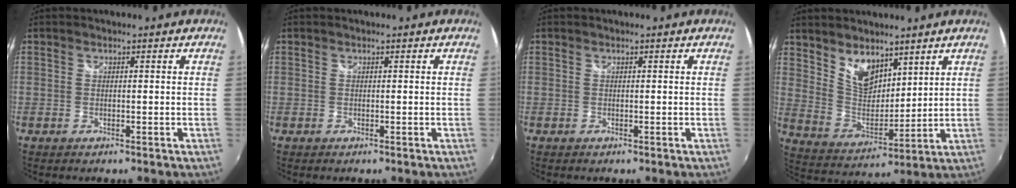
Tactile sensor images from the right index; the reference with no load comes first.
{"total": 0.0}
{"total": 0.0}
{"total": 9.9, "force": [6.6, 5.6, 4.8], "torque": [-0.081, 0.000, 0.134]}